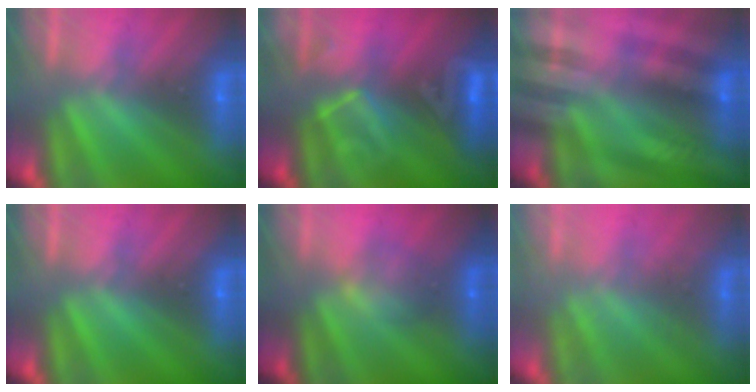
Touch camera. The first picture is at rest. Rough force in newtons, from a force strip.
{"total": 2.8}
{"total": 2.6}
{"total": 0.0}
{"total": 2.1}
{"total": 1.7}